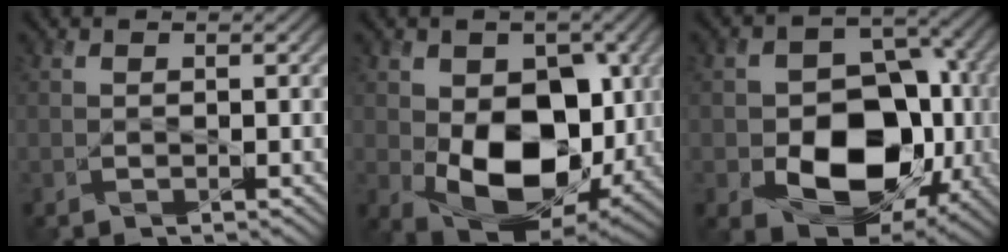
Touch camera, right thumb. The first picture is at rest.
{"total": 13.6, "force": [-1.1, 9.1, 10.0], "torque": [-0.170, -0.029, -0.014]}
{"total": 14.2, "force": [-3.6, 10.2, 9.2], "torque": [-0.130, -0.017, -0.068]}